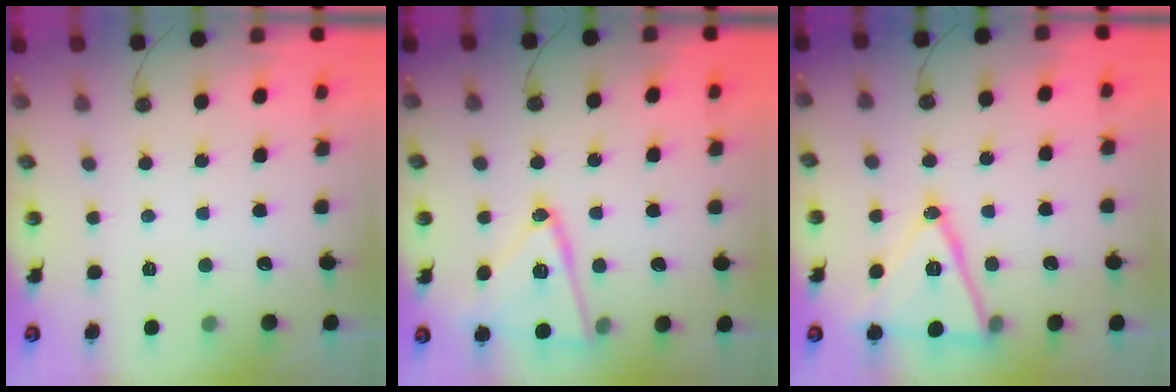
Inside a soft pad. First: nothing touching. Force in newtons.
{"total": 16.5, "press": 16.2, "slide": 3.4}
{"total": 17.1, "press": 16.8, "slide": 3.4}